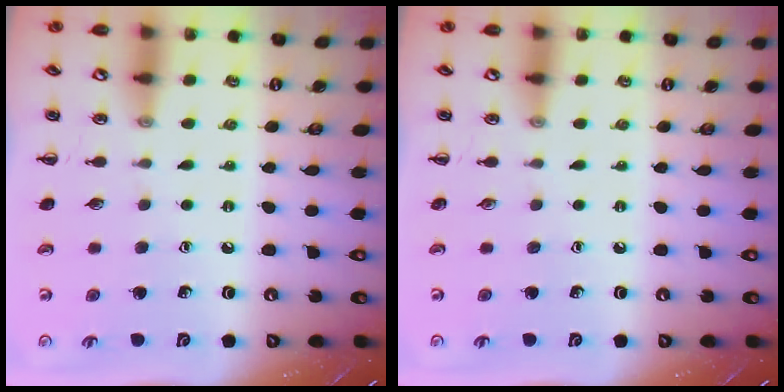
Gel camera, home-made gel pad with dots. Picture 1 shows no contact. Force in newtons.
{"total": 0.0}